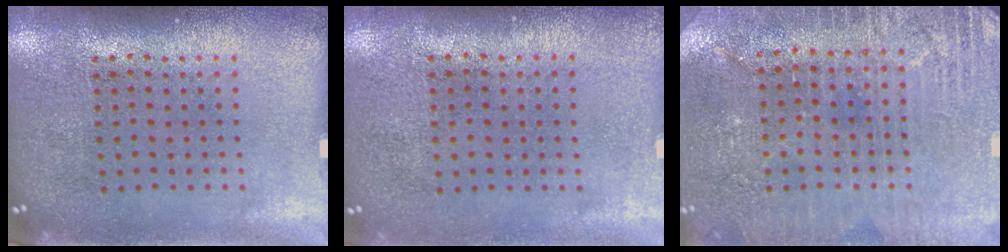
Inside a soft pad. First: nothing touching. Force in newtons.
{"total": 0.0}
{"total": 2.9, "press": 2.9, "slide": 0.4}